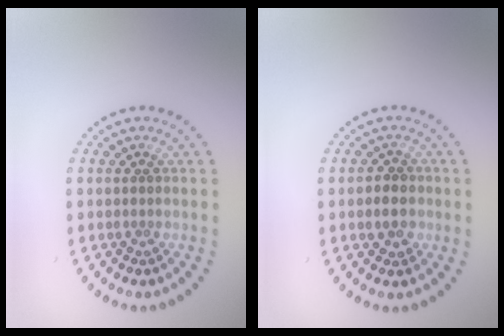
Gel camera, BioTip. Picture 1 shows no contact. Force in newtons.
{"total": 1.9, "press": 1.9, "slide": 0.5}